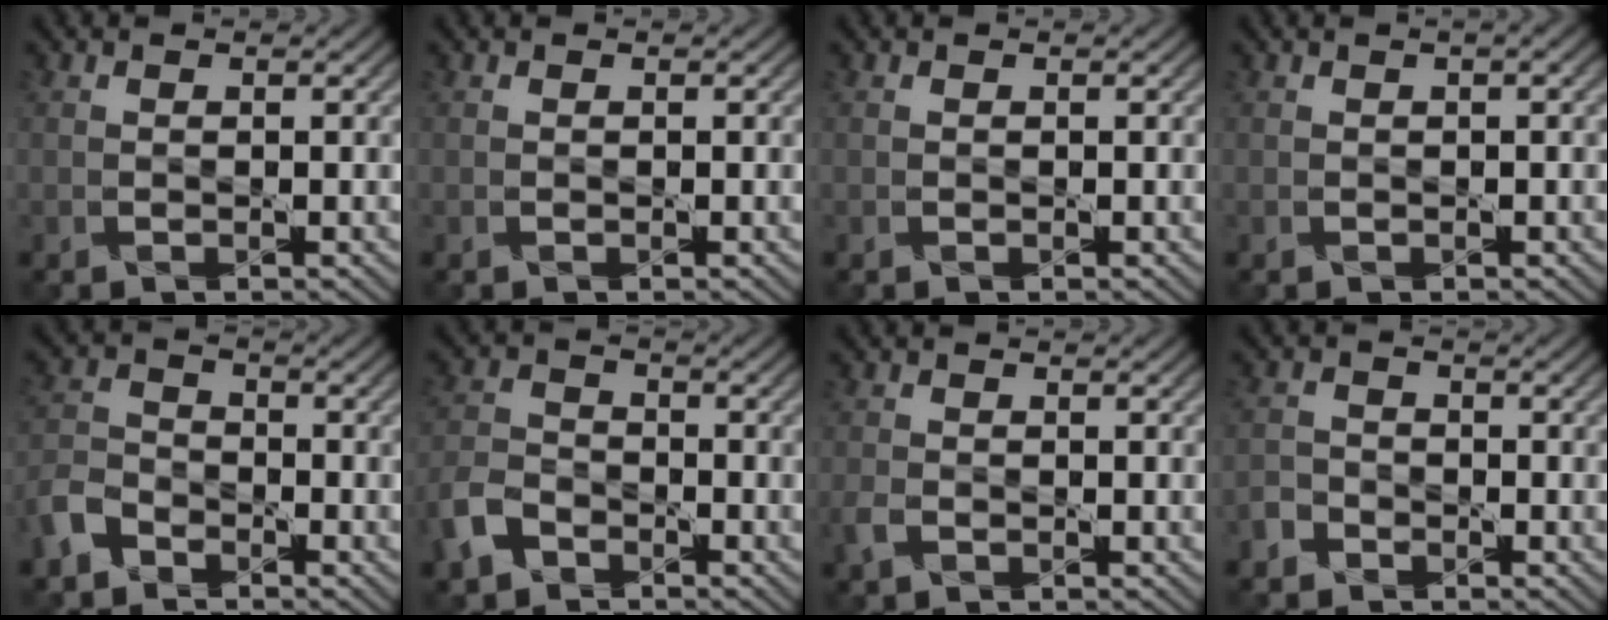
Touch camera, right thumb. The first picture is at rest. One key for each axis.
{"total": 0.0}
{"total": 0.0}
{"total": 1.1, "fx": 0.3, "fy": 0.3, "fz": 1.0, "tx": -0.019, "ty": 0.006, "tz": 0.008}
{"total": 5.2, "fx": -3.9, "fy": 3.0, "fz": 1.8, "tx": -0.054, "ty": -0.001, "tz": -0.093}
{"total": 5.8, "fx": -3.8, "fy": 3.5, "fz": 2.5, "tx": -0.073, "ty": -0.001, "tz": -0.090}
{"total": 2.2, "fx": -1.2, "fy": 1.4, "fz": 1.3, "tx": -0.042, "ty": -0.004, "tz": -0.028}
{"total": 2.4, "fx": -1.9, "fy": 1.3, "fz": 0.2, "tx": -0.007, "ty": 0.003, "tz": -0.048}